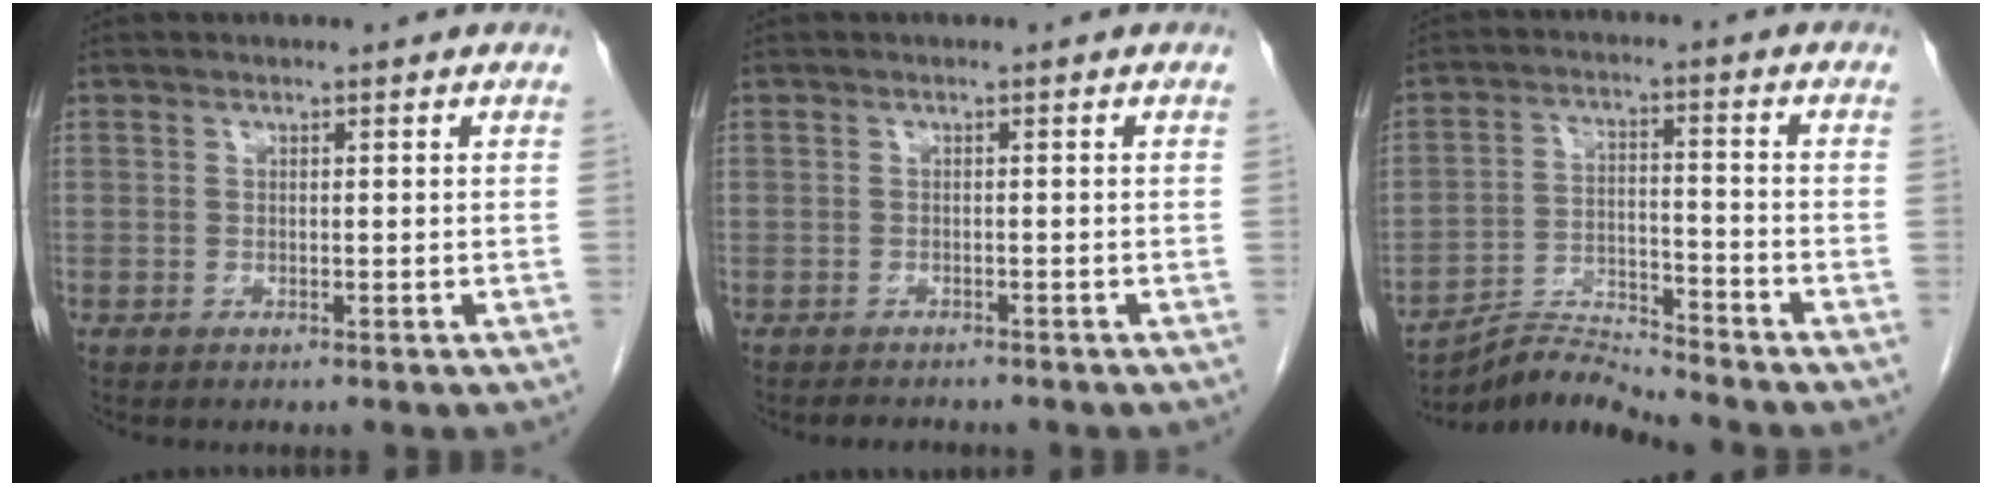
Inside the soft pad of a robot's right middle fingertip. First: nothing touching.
{"total": 2.2, "force": [-2.0, 0.7, 0.6], "torque": [-0.013, -0.005, -0.025]}
{"total": 6.9, "force": [-6.8, -1.5, -0.5], "torque": [0.001, 0.008, -0.124]}